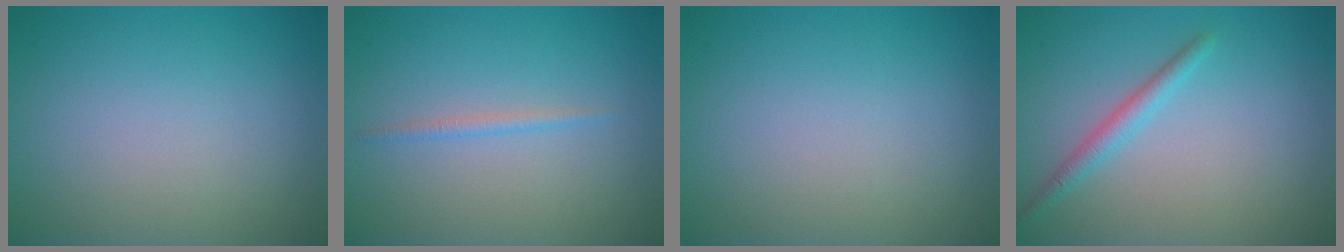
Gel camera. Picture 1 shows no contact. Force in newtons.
{"total": 0.9, "press": 0.9, "slide": 0.1}
{"total": 0.0}
{"total": 1.8, "press": 1.8, "slide": 0.0}